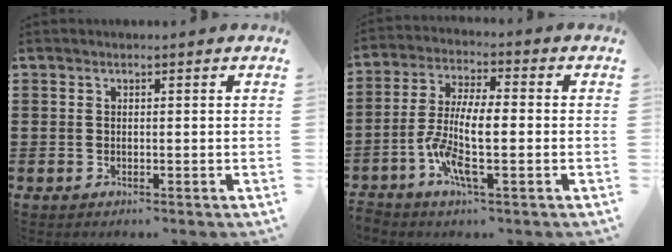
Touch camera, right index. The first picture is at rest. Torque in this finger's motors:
{"motor_torque": [1.24, -0.89, 0.97, 0.21]}